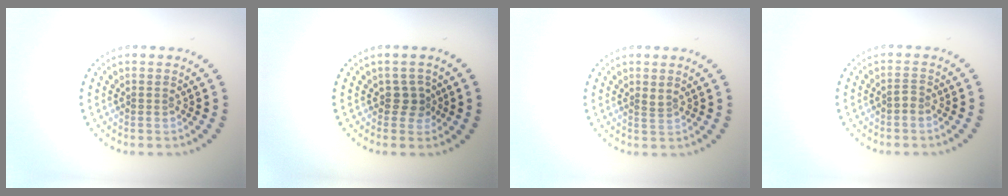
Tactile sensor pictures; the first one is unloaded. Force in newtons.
{"total": 1.6, "press": 1.3, "slide": 0.9}
{"total": 0.9, "press": 0.5, "slide": 0.8}
{"total": 0.6, "press": 0.5, "slide": 0.3}